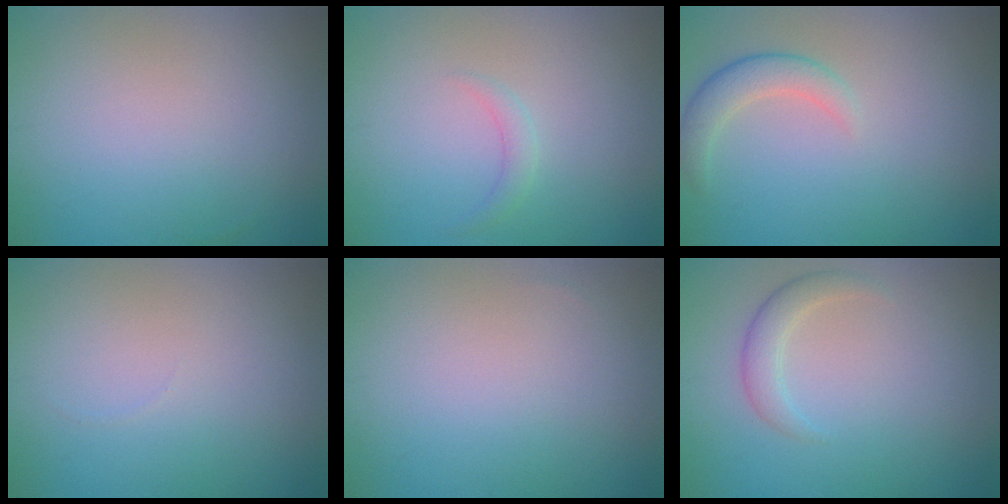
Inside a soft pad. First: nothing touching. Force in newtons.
{"total": 1.1, "press": 1.1, "slide": 0.0}
{"total": 2.5, "press": 2.5, "slide": 0.3}
{"total": 0.0}
{"total": 0.0}
{"total": 2.0, "press": 2.0, "slide": 0.1}